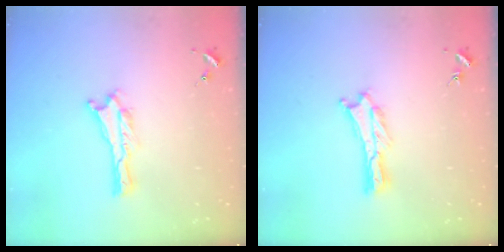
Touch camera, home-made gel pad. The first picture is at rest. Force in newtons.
{"total": 0.7, "press": 0.7, "slide": 0.2}